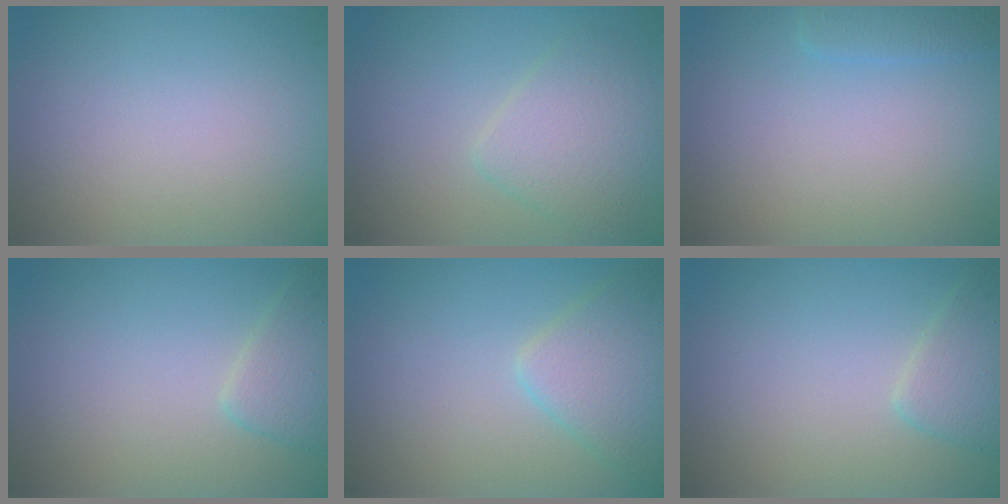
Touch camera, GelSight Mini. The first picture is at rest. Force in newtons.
{"total": 3.6, "press": 3.6, "slide": 0.2}
{"total": 1.4, "press": 1.4, "slide": 0.1}
{"total": 2.4, "press": 2.4, "slide": 0.1}
{"total": 4.0, "press": 3.9, "slide": 0.2}
{"total": 2.4, "press": 2.4, "slide": 0.1}